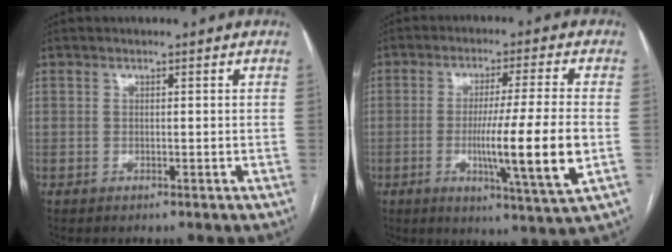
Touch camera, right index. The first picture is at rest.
{"total": 13.3, "force": [-2.5, -1.1, 13.1], "torque": [-0.220, -0.027, -0.046]}